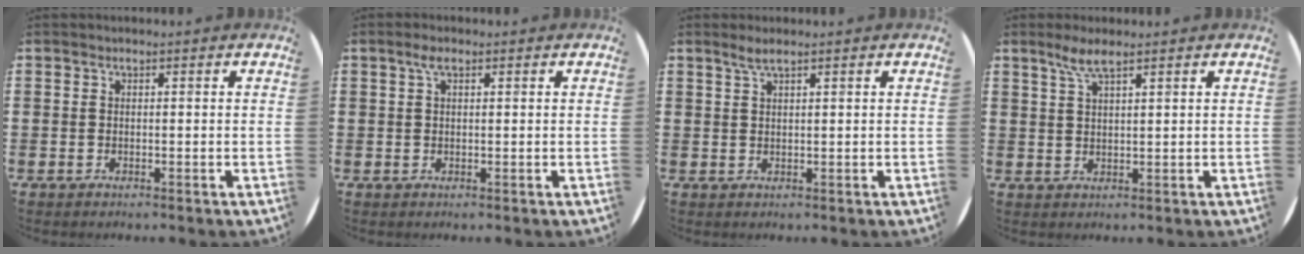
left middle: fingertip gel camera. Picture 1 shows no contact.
{"total": 1.9, "force": [0.9, 0.7, 1.5], "torque": [-0.032, 0.005, 0.015]}
{"total": 1.9, "force": [1.4, 0.1, 1.3], "torque": [-0.026, 0.003, 0.024]}
{"total": 3.7, "force": [2.6, 0.4, 2.7], "torque": [-0.059, 0.005, 0.045]}